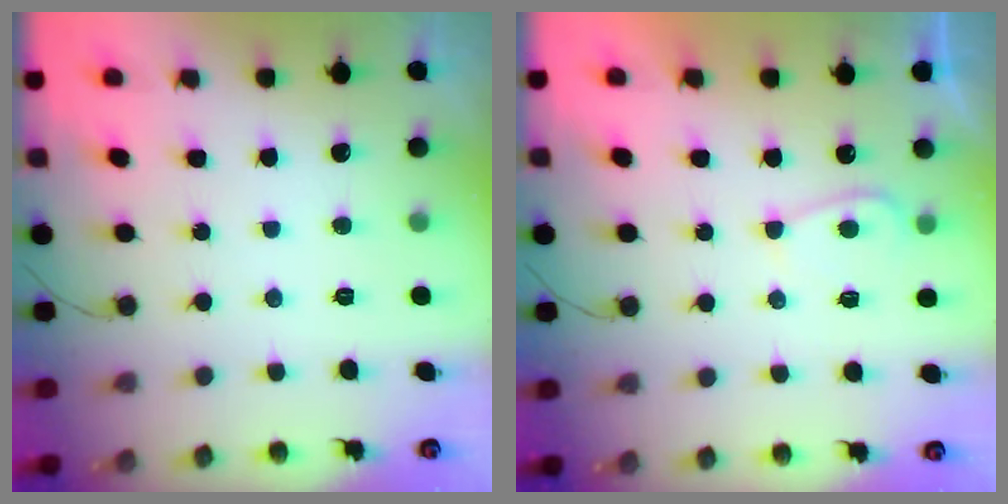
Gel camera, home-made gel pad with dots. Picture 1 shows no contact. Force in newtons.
{"total": 4.6, "press": 4.6, "slide": 0.5}